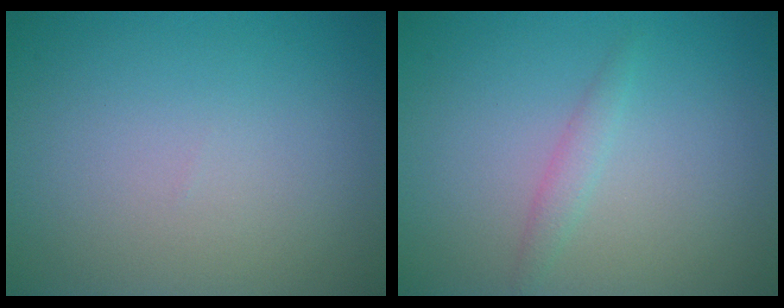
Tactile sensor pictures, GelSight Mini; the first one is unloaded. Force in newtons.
{"total": 1.2, "press": 1.2, "slide": 0.1}